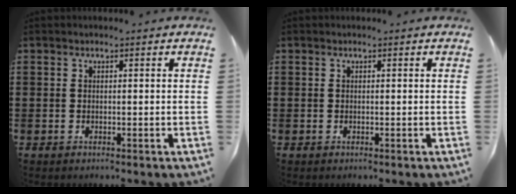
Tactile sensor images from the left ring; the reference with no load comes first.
{"total": 0.0}